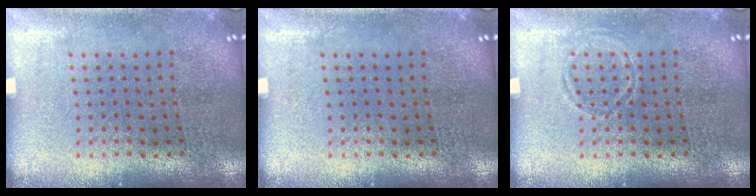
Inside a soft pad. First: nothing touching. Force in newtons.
{"total": 0.0}
{"total": 0.8, "press": 0.8, "slide": 0.1}